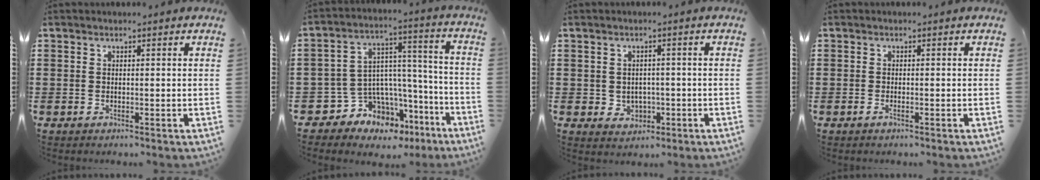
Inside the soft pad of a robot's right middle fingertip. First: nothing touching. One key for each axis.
{"total": 8.1, "fx": -6.1, "fy": 5.3, "fz": 0.8, "tx": -0.042, "ty": -0.005, "tz": -0.110}
{"total": 2.3, "fx": -0.3, "fy": 2.1, "fz": 0.8, "tx": -0.017, "ty": -0.001, "tz": -0.011}
{"total": 0.7, "fx": -0.4, "fy": 0.1, "fz": 0.5, "tx": -0.012, "ty": -0.004, "tz": -0.006}